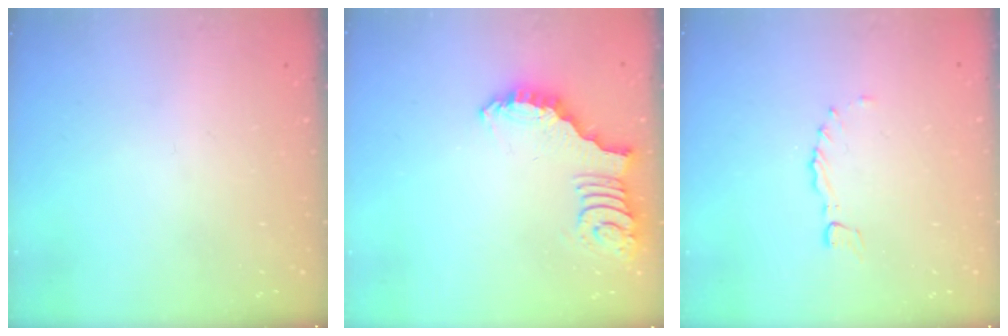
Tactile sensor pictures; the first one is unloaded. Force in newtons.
{"total": 2.6, "press": 2.5, "slide": 0.5}
{"total": 0.0}